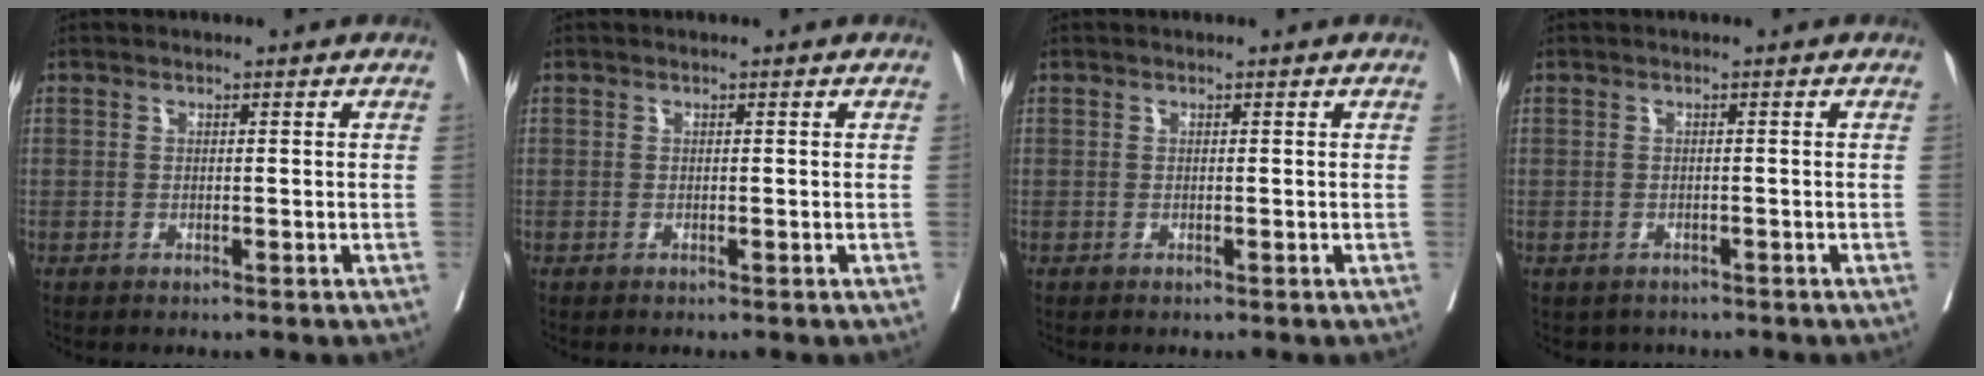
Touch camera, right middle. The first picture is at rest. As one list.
[{"total": 0.0}, {"total": 0.0}, {"total": 2.3, "force": [-1.8, 1.4, 0.3], "torque": [-0.006, 0.002, -0.025]}]